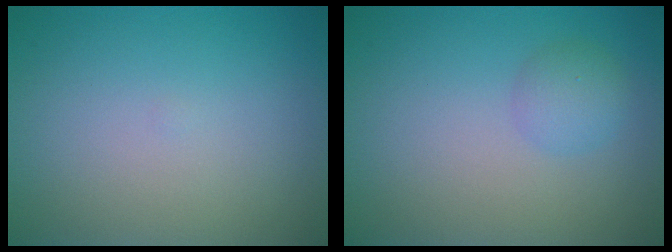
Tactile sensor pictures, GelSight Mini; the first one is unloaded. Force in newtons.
{"total": 1.9, "press": 1.9, "slide": 0.1}